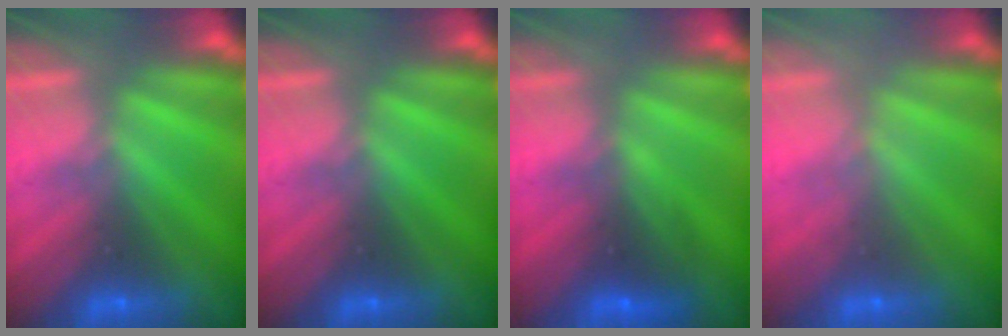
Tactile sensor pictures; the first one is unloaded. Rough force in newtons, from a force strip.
{"total": 0.0}
{"total": 2.7}
{"total": 1.8}